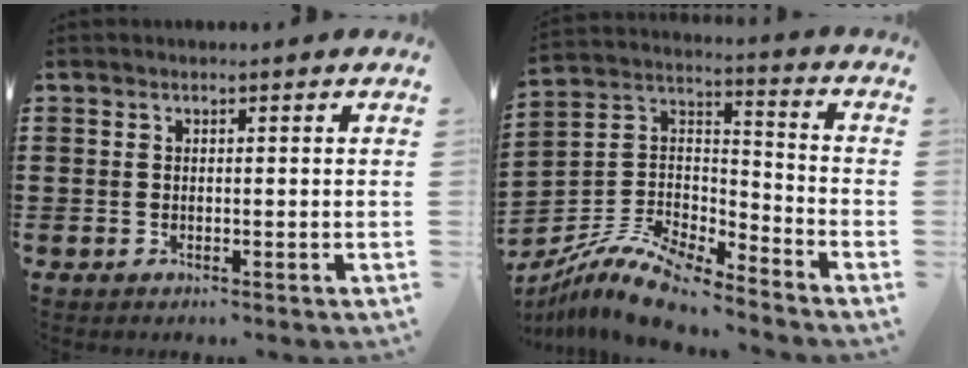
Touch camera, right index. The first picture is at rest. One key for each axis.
{"total": 11.3, "fx": -9.6, "fy": 3.0, "fz": 5.2, "tx": -0.114, "ty": 0.024, "tz": -0.193}